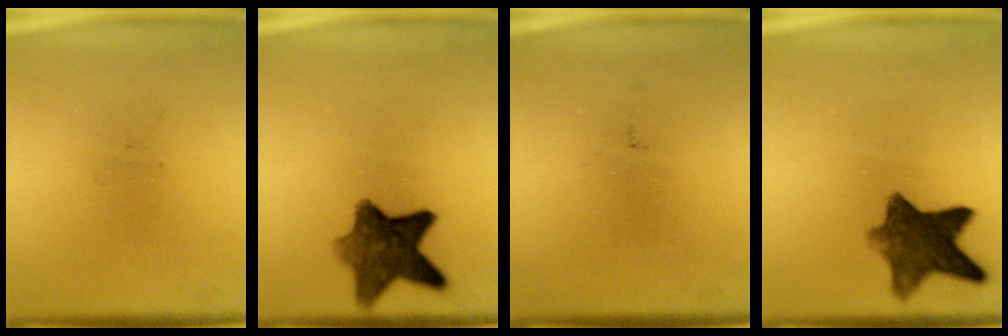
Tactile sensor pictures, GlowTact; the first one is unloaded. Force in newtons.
{"total": 9.2}
{"total": 0.0}
{"total": 9.2}